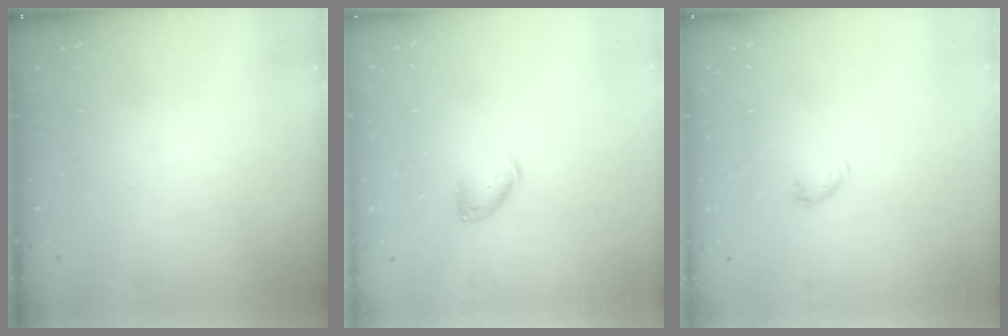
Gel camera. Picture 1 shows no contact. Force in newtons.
{"total": 6.6, "press": 6.4, "slide": 1.4}
{"total": 3.1, "press": 3.0, "slide": 0.6}